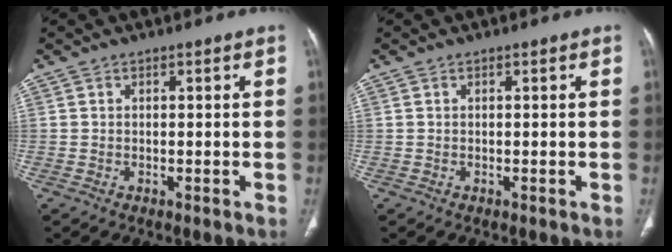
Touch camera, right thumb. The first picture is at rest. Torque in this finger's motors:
{"motor_torque": [0.42, 0.40, 0.01, 0.00, 0.00]}